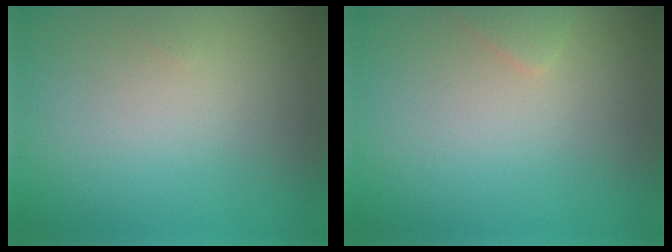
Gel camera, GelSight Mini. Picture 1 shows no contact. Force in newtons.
{"total": 0.8, "press": 0.8, "slide": 0.0}